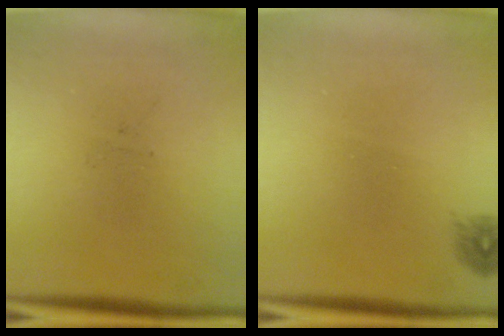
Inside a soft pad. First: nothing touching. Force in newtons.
{"total": 0.9}